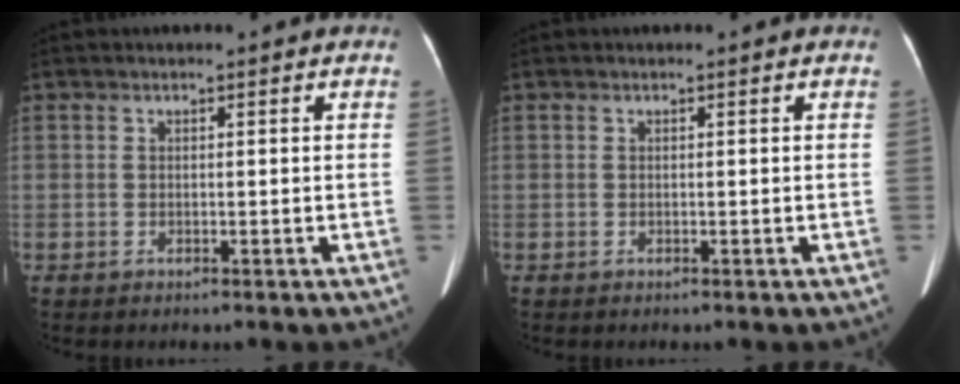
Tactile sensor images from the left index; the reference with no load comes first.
{"total": 0.0}